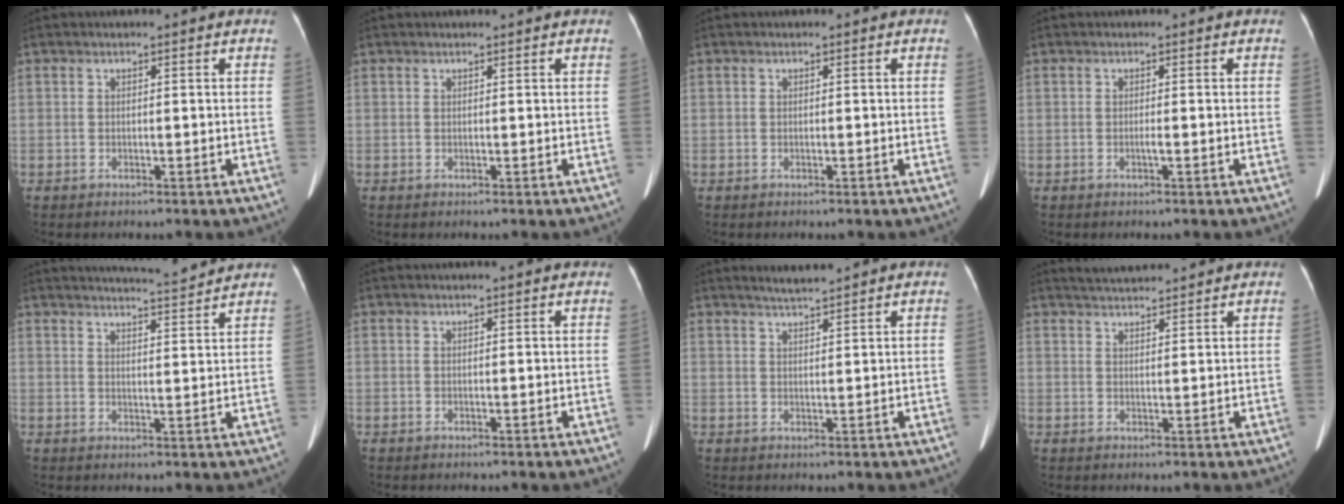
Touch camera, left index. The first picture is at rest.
{"total": 1.0, "force": [0.9, 0.0, 0.3], "torque": [-0.008, 0.011, 0.014]}
{"total": 0.0}
{"total": 0.6, "force": [-0.3, -0.1, 0.5], "torque": [-0.011, 0.000, -0.004]}
{"total": 7.3, "force": [7.1, -0.8, 1.4], "torque": [-0.030, -0.001, 0.096]}
{"total": 2.7, "force": [2.4, 0.2, 1.2], "torque": [-0.016, 0.014, 0.024]}
{"total": 2.9, "force": [2.7, -0.3, 0.9], "torque": [-0.021, 0.006, 0.052]}
{"total": 5.2, "force": [5.0, 0.2, 1.3], "torque": [-0.031, 0.027, 0.081]}